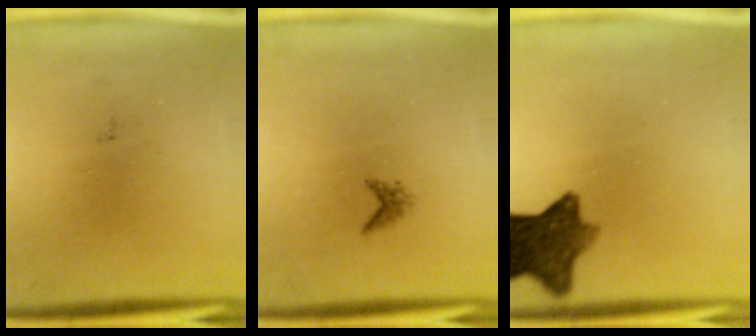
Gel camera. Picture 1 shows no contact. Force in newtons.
{"total": 0.9}
{"total": 9.3}